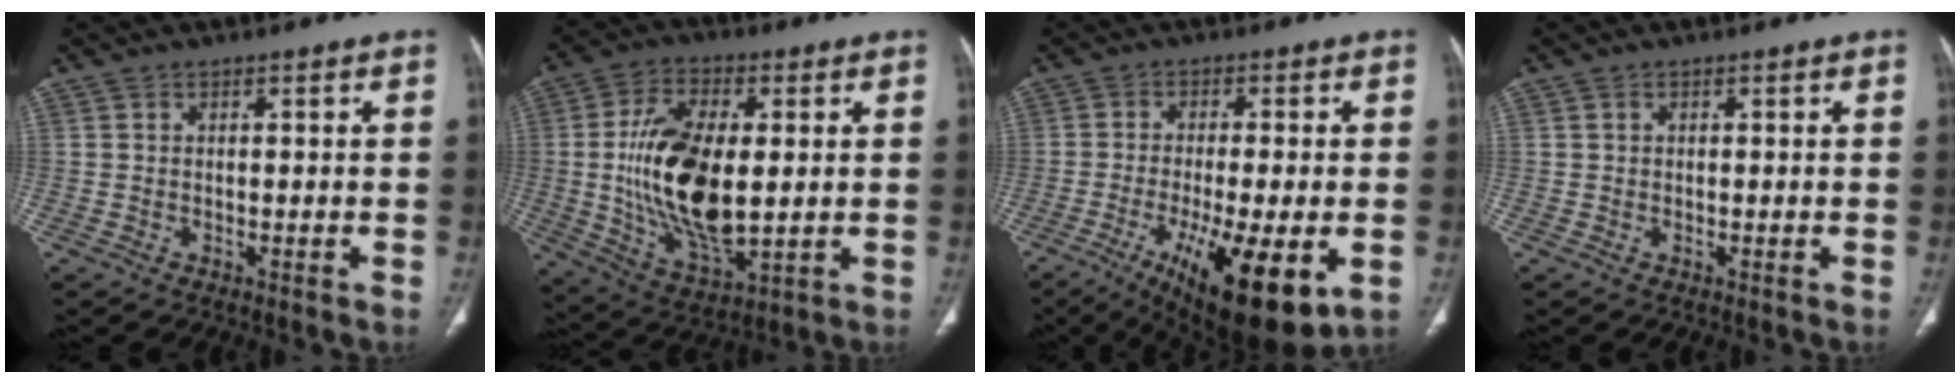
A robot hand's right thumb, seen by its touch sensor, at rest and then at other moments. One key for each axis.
{"total": 18.0, "fx": 0.1, "fy": 8.4, "fz": 15.9, "tx": -0.300, "ty": -0.017, "tz": 0.010}
{"total": 18.1, "fx": -6.5, "fy": 5.3, "fz": 16.1, "tx": -0.234, "ty": -0.021, "tz": -0.086}
{"total": 0.0}